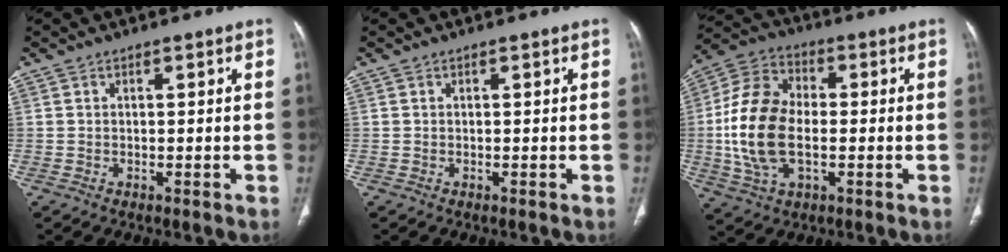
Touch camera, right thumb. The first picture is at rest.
{"total": 0.0}
{"total": 16.6, "force": [-1.4, 9.9, 13.2], "torque": [-0.268, 0.017, -0.026]}